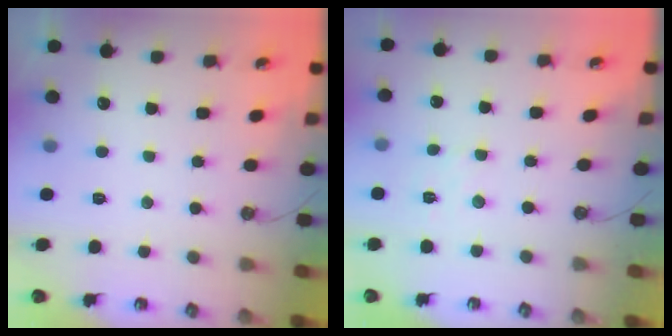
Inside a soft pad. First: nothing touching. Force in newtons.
{"total": 2.7, "press": 2.7, "slide": 0.5}